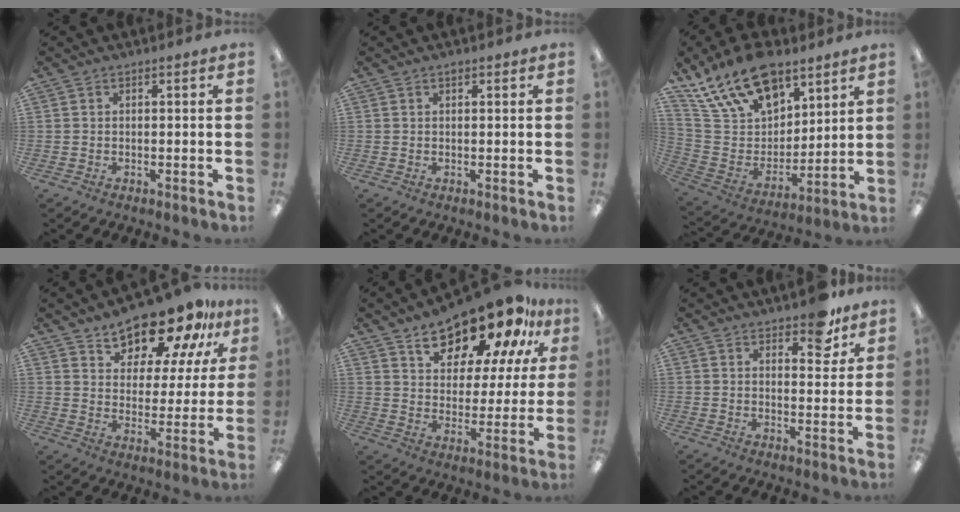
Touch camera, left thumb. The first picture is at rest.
{"total": 0.7, "force": [0.5, 0.3, 0.4], "torque": [-0.009, 0.002, 0.009]}
{"total": 19.3, "force": [13.7, 10.5, 8.8], "torque": [-0.163, -0.074, 0.250]}
{"total": 15.3, "force": [12.9, 6.3, 5.3], "torque": [-0.094, -0.091, 0.232]}
{"total": 17.3, "force": [13.9, 7.1, 7.5], "torque": [-0.122, -0.099, 0.240]}
{"total": 6.9, "force": [5.4, 2.9, 3.2], "torque": [-0.028, -0.032, 0.091]}